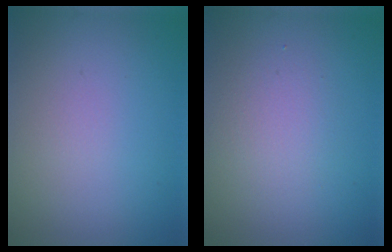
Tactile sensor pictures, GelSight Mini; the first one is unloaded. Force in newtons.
{"total": 2.3, "press": 2.3, "slide": 0.1}